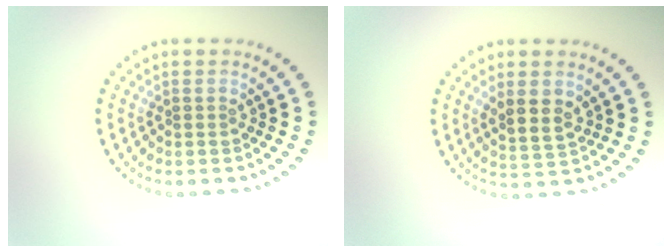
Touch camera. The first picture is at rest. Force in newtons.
{"total": 2.4, "press": 2.2, "slide": 1.0}